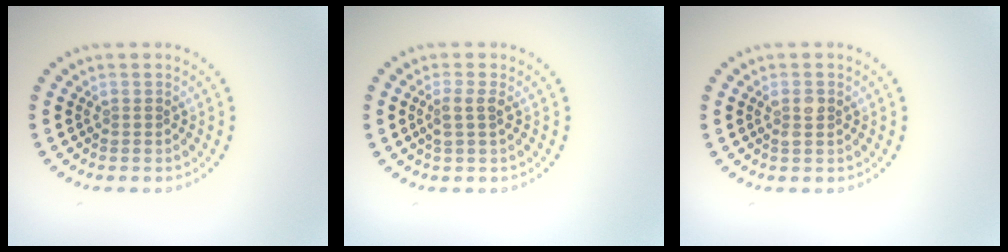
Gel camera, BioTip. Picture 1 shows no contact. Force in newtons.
{"total": 1.6, "press": 1.3, "slide": 0.8}
{"total": 1.3, "press": 1.3, "slide": 0.4}